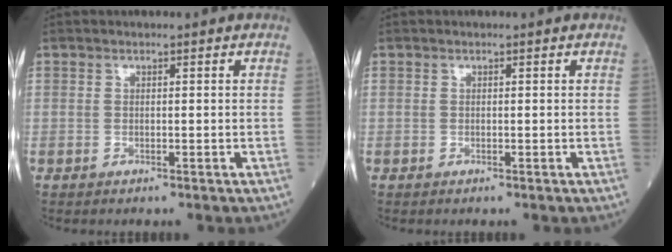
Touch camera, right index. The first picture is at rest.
{"total": 0.0}